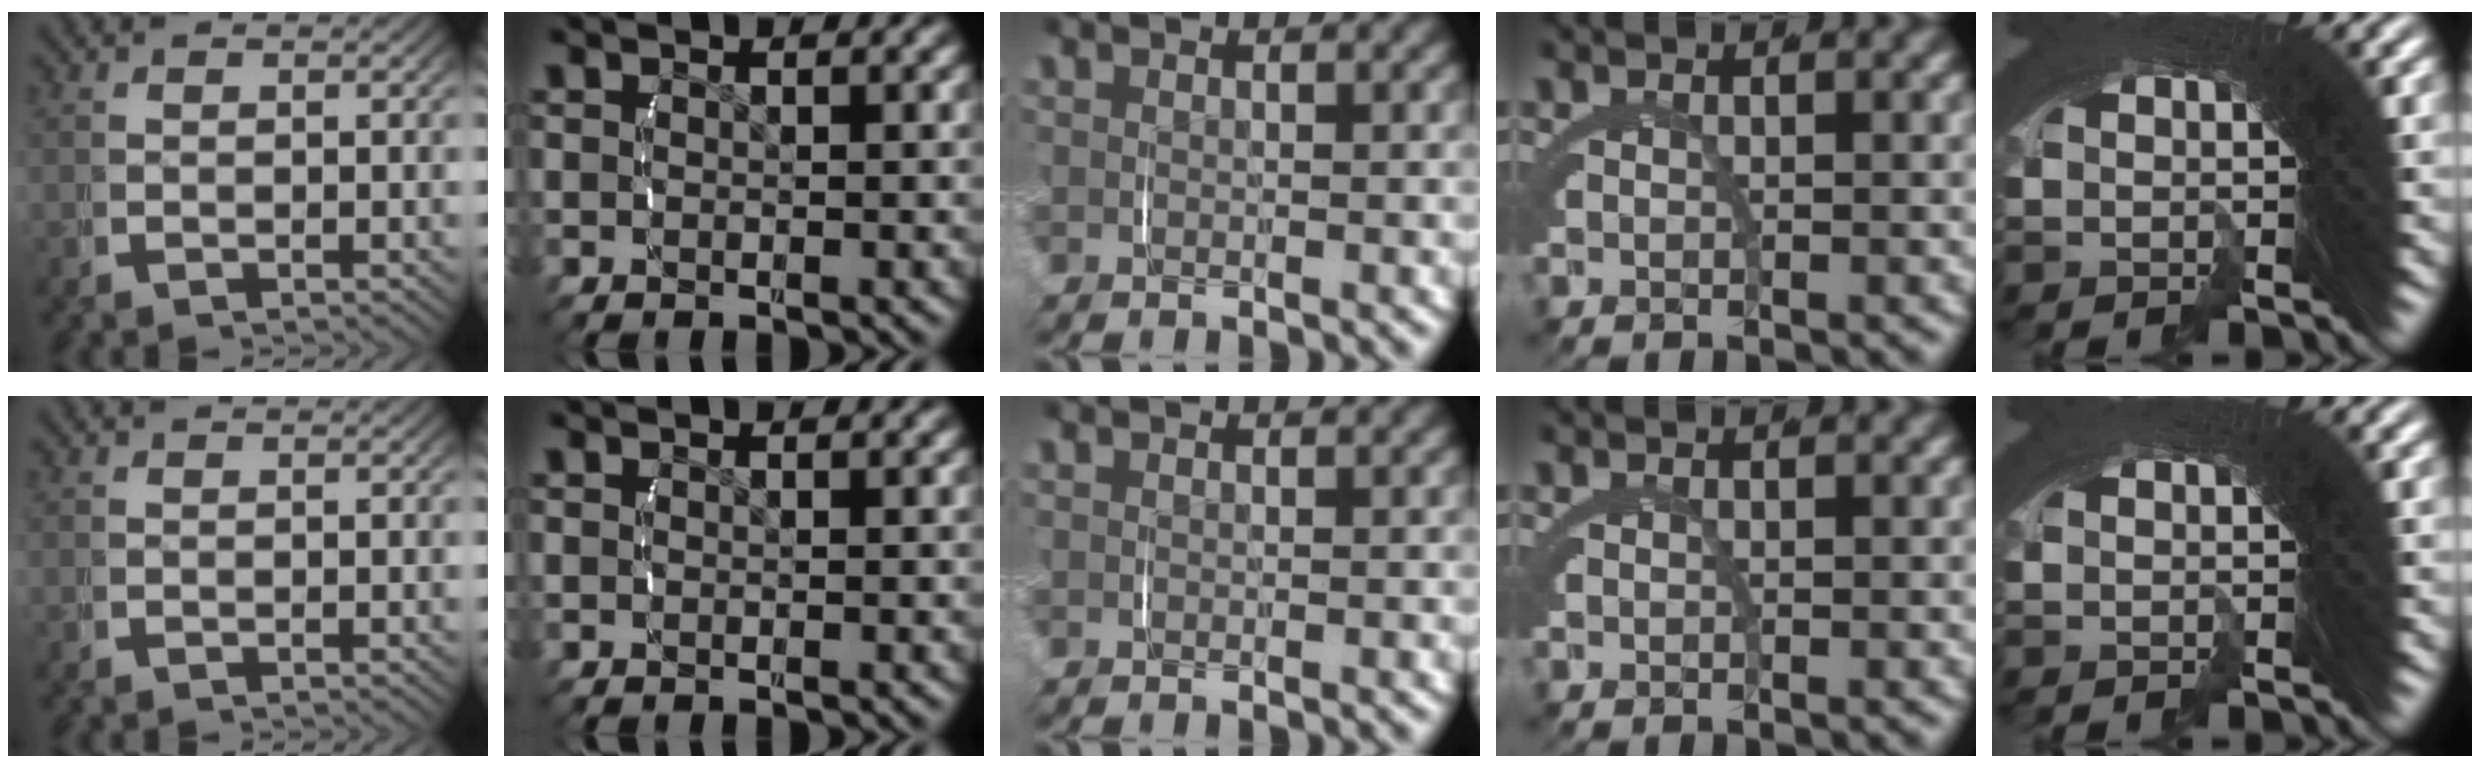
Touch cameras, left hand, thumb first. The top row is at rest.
{}